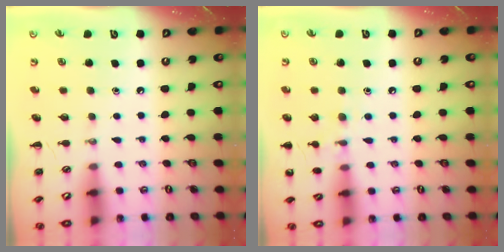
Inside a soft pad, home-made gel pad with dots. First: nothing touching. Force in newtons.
{"total": 7.8, "press": 7.6, "slide": 2.0}